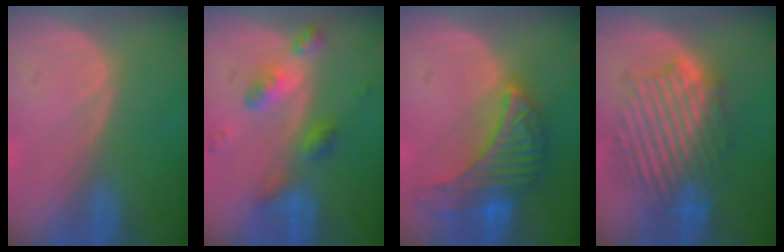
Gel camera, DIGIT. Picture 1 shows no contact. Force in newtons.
{"total": 6.1, "press": 5.4, "slide": 2.9}
{"total": 9.6, "press": 9.5, "slide": 0.6}
{"total": 9.2, "press": 9.2, "slide": 0.5}